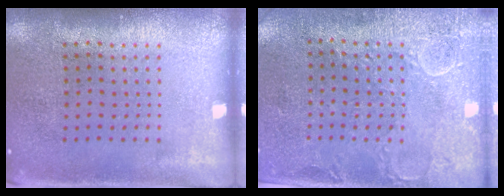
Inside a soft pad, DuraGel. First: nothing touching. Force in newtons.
{"total": 2.9, "press": 2.5, "slide": 1.5}